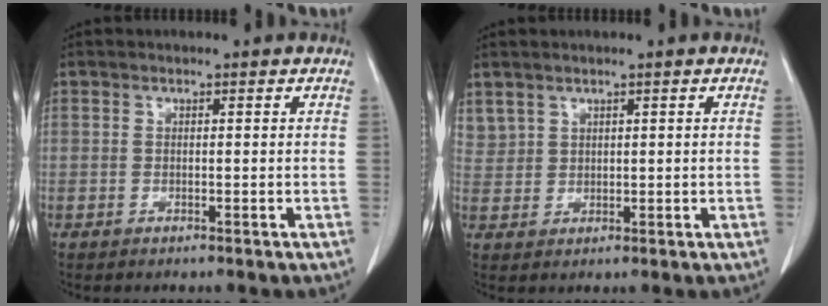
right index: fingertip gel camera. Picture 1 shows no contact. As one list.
[{"total": 2.3, "force": [1.7, 1.5, 0.2], "torque": [0.003, 0.006, 0.035]}]